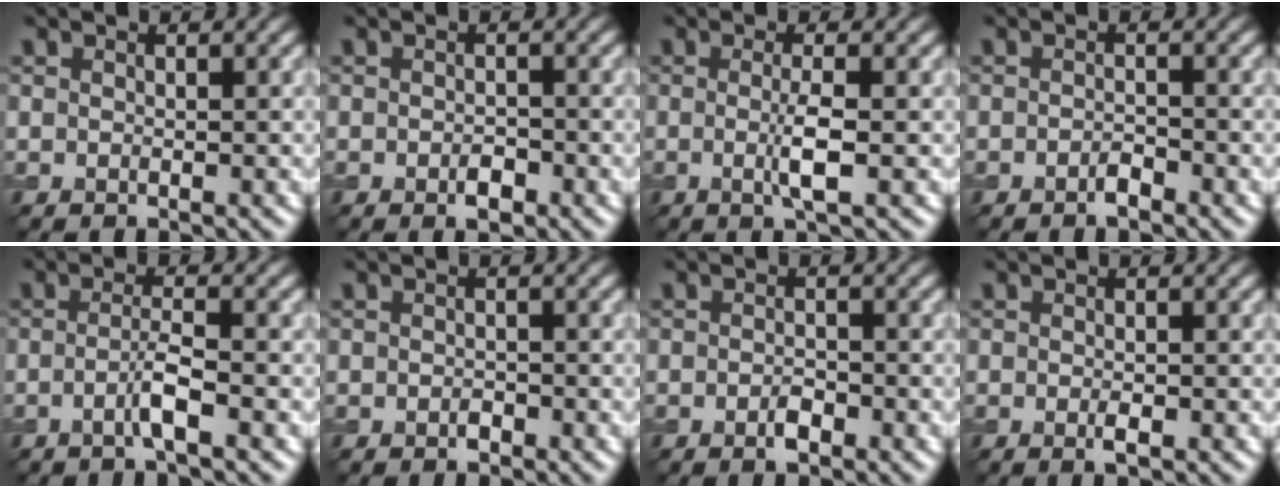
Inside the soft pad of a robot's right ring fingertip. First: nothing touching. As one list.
[{"total": 1.5, "force": [-0.7, 0.7, 1.1], "torque": [-0.018, -0.002, -0.012]}, {"total": 2.7, "force": [-0.2, 0.3, 2.7], "torque": [-0.051, -0.007, -0.006]}, {"total": 1.1, "force": [-0.9, 0.3, 0.7], "torque": [-0.014, 0.001, -0.016]}, {"total": 2.4, "force": [-0.9, 0.2, 2.3], "torque": [-0.042, 0.005, -0.022]}, {"total": 0.7, "force": [-0.4, 0.4, 0.4], "torque": [-0.007, -0.001, -0.008]}, {"total": 1.5, "force": [-0.8, 0.6, 1.1], "torque": [-0.022, -0.002, -0.015]}, {"total": 1.0, "force": [-0.3, 0.2, 0.9], "torque": [-0.016, -0.003, -0.006]}]